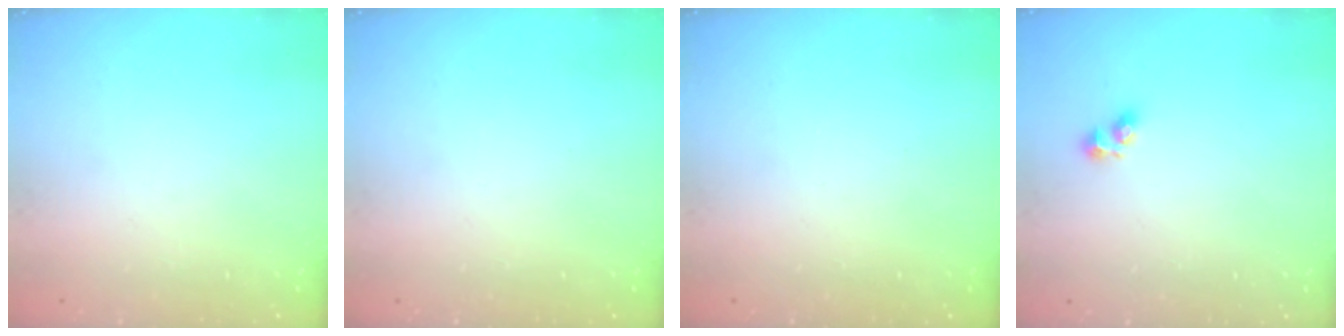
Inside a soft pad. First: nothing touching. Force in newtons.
{"total": 0.0}
{"total": 0.0}
{"total": 3.6, "press": 3.4, "slide": 1.3}